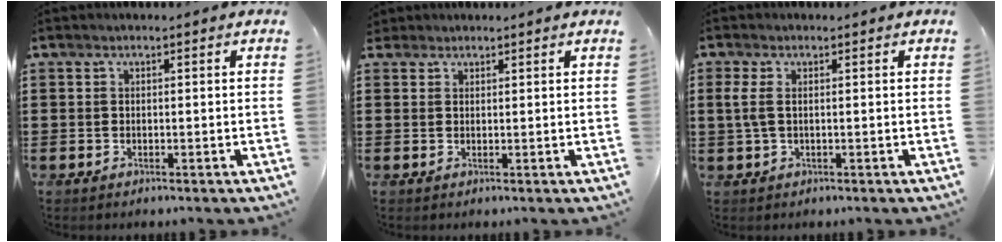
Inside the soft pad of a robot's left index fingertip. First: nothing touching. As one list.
[{"total": 1.3, "force": [1.1, 0.6, 0.0], "torque": [-0.004, 0.003, 0.023]}, {"total": 2.3, "force": [0.2, 0.7, 2.2], "torque": [-0.058, -0.003, -0.002]}]